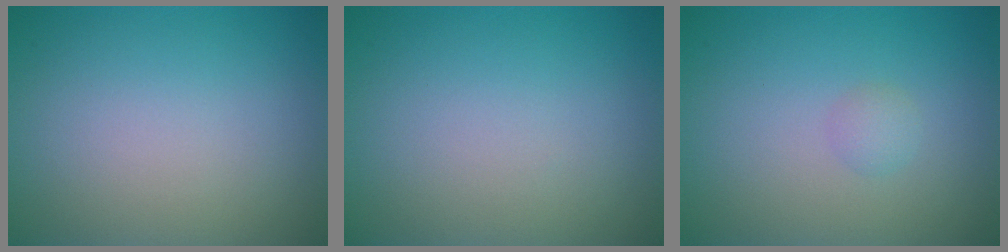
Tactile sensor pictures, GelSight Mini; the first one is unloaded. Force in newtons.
{"total": 0.0}
{"total": 1.0, "press": 1.0, "slide": 0.1}